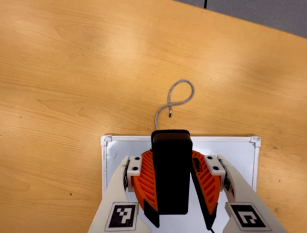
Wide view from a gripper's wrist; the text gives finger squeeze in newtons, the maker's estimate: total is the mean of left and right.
{"total": 9.4, "left": 8.8, "right": 10.1}